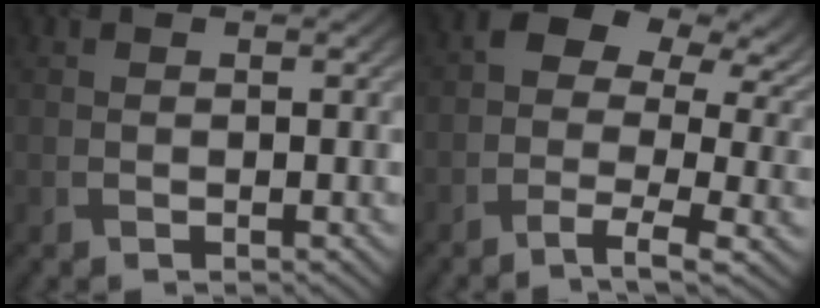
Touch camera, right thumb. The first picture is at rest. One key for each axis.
{"total": 11.0, "fx": 0.9, "fy": 5.9, "fz": 9.2, "tx": -0.162, "ty": 0.002, "tz": 0.007}